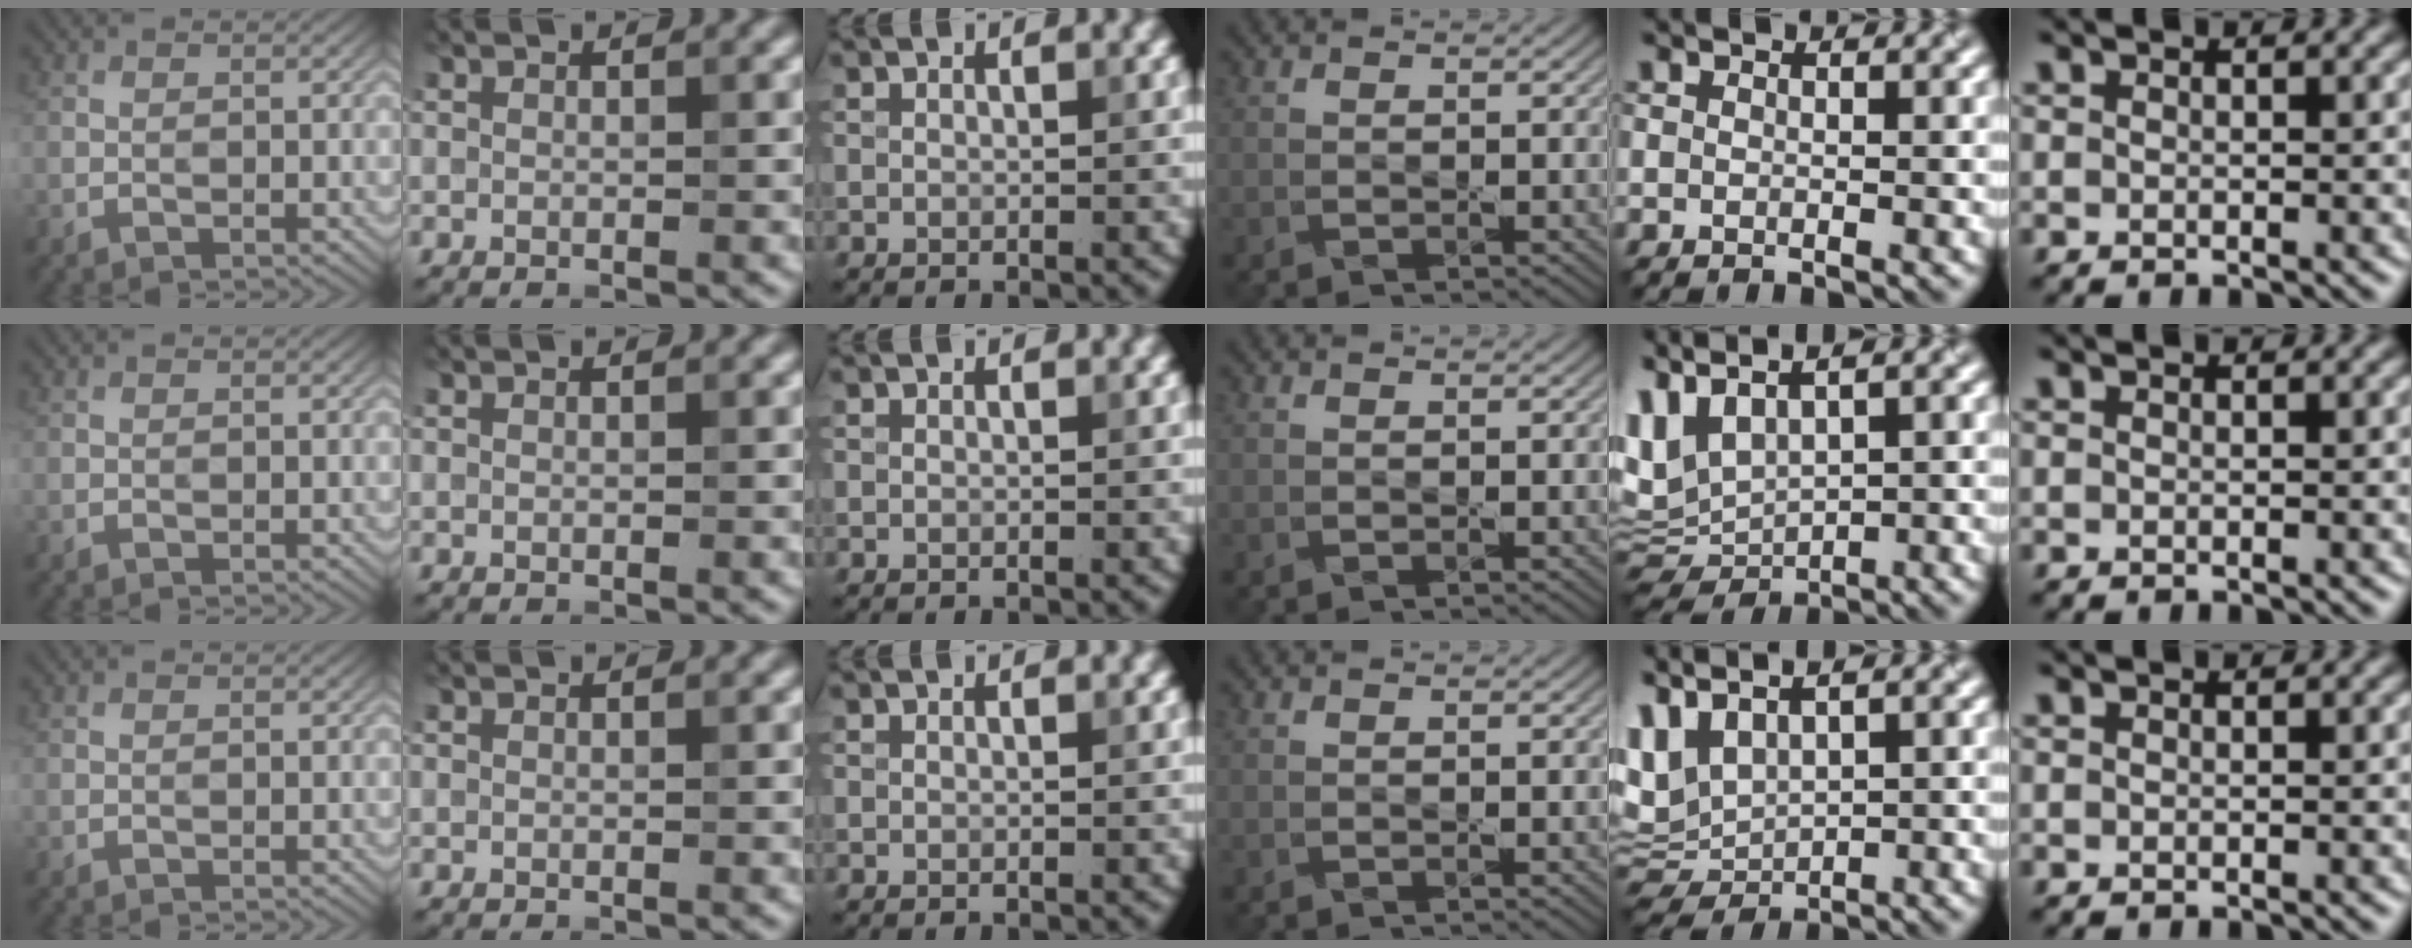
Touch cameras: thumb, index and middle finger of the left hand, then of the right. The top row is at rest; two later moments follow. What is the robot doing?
{"motion": "press", "object": "sticker"}